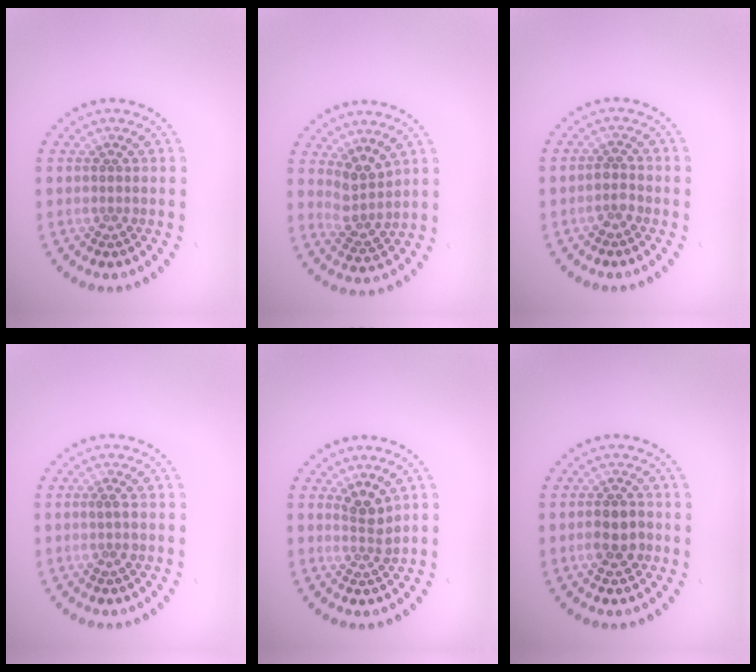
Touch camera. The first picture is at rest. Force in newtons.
{"total": 2.7, "press": 2.1, "slide": 1.7}
{"total": 1.3, "press": 1.1, "slide": 0.7}
{"total": 1.2, "press": 1.1, "slide": 0.4}
{"total": 2.2, "press": 1.7, "slide": 1.3}
{"total": 2.7, "press": 2.6, "slide": 0.4}